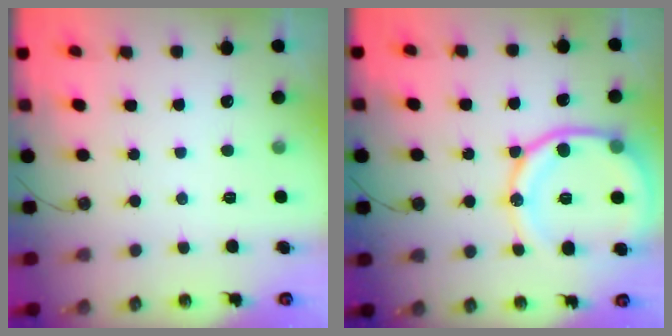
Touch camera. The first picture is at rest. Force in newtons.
{"total": 17.1, "press": 17.1, "slide": 1.7}